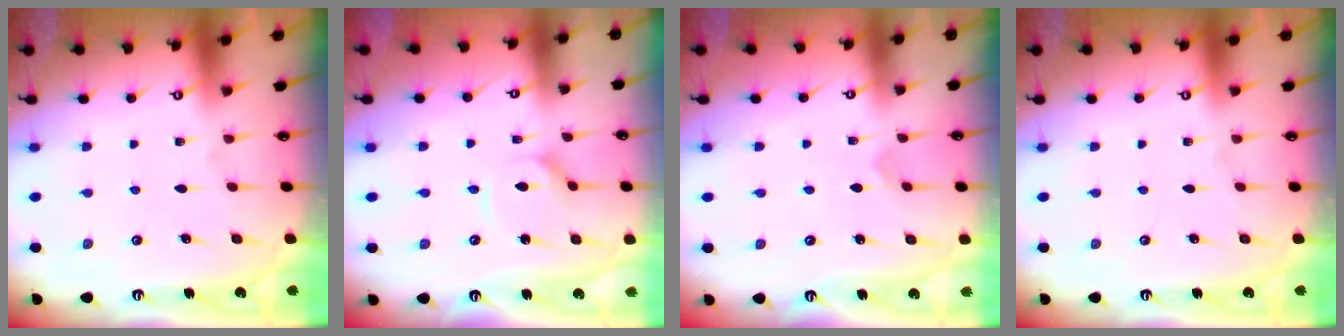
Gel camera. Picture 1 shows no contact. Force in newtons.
{"total": 3.3, "press": 3.3, "slide": 0.4}
{"total": 2.4, "press": 2.4, "slide": 0.2}
{"total": 0.0}